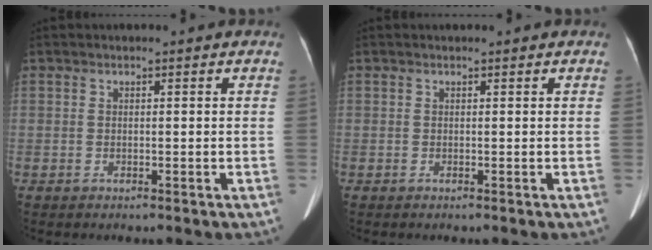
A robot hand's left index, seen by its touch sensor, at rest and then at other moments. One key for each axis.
{"total": 0.0}